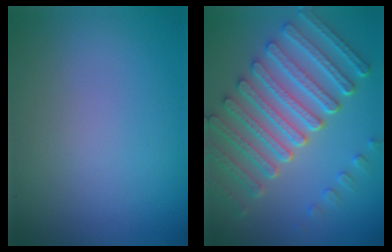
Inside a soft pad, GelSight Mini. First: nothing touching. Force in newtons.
{"total": 8.3, "press": 6.3, "slide": 5.4}